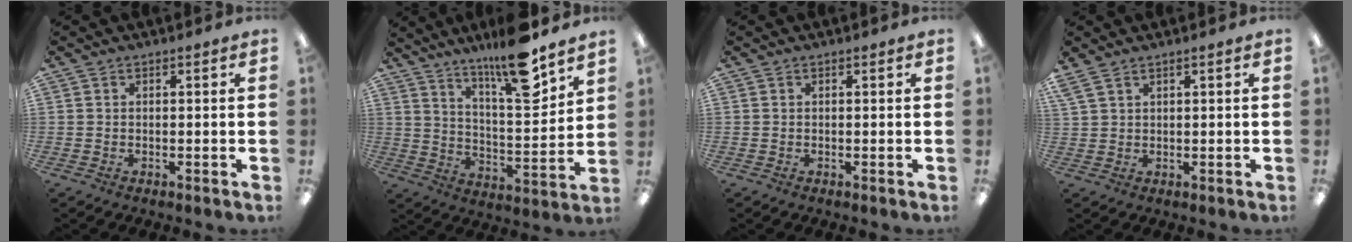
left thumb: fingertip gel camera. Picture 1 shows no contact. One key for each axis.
{"total": 16.2, "fx": 12.7, "fy": 3.2, "fz": 9.5, "tx": -0.156, "ty": -0.081, "tz": 0.208}
{"total": 0.0}
{"total": 3.0, "fx": 2.2, "fy": 1.1, "fz": 1.7, "tx": -0.037, "ty": -0.003, "tz": 0.041}